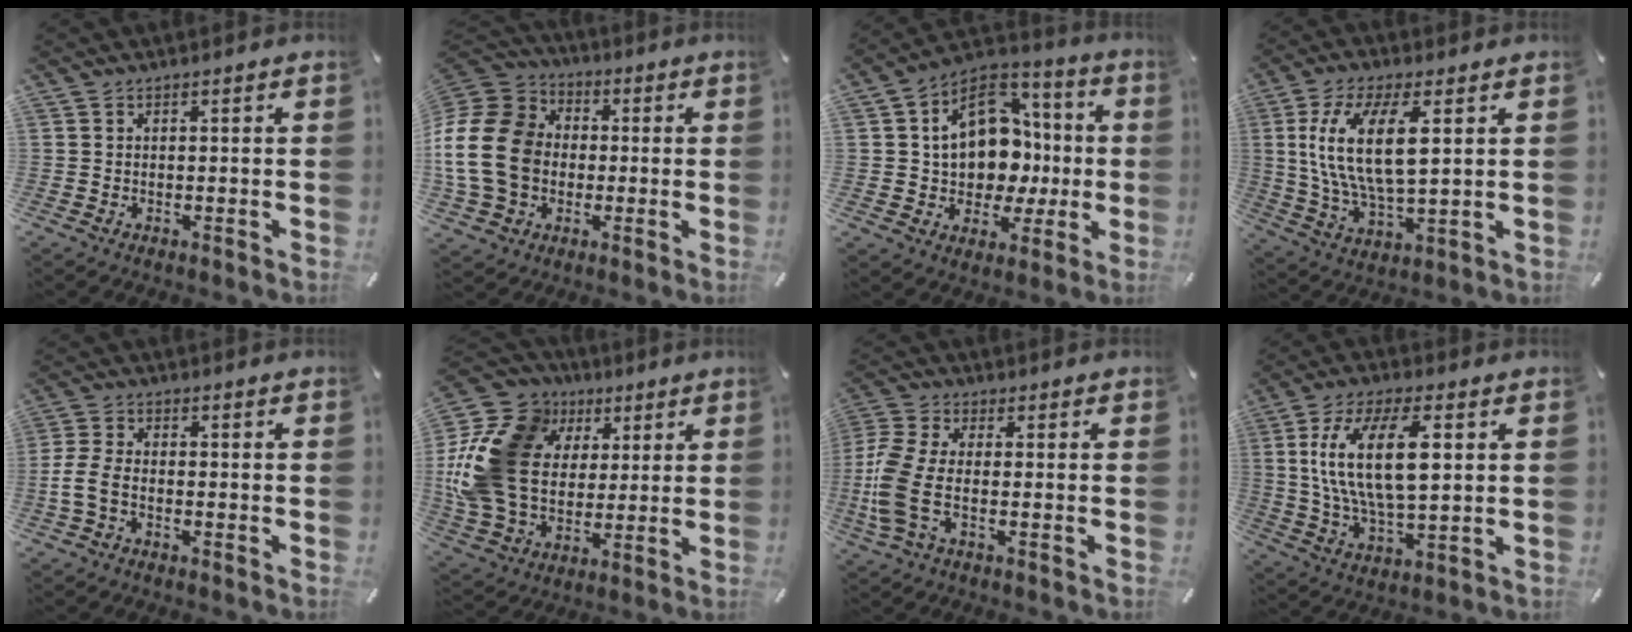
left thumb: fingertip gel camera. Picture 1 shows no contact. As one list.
[{"total": 19.9, "force": [-2.5, 16.5, 10.9], "torque": [-0.232, 0.029, -0.050]}, {"total": 17.0, "force": [1.4, 13.6, 10.1], "torque": [-0.171, -0.003, 0.034]}, {"total": 14.3, "force": [3.9, 6.1, 12.4], "torque": [-0.269, -0.010, 0.065]}, {"total": 5.0, "force": [-2.2, 2.6, 3.6], "torque": [-0.092, 0.001, -0.047]}, {"total": 19.3, "force": [2.6, 16.4, 9.8], "torque": [-0.196, -0.001, 0.052]}, {"total": 10.0, "force": [-1.8, 5.0, 8.4], "torque": [-0.205, -0.015, -0.033]}, {"total": 16.2, "force": [3.8, 7.1, 14.1], "torque": [-0.288, -0.004, 0.057]}]